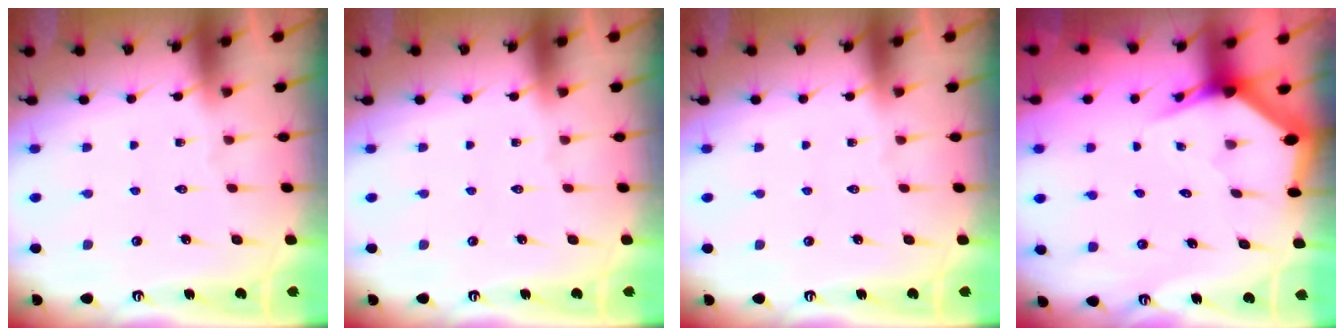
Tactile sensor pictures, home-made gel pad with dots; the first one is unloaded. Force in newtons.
{"total": 0.0}
{"total": 0.0}
{"total": 3.3, "press": 3.2, "slide": 0.5}